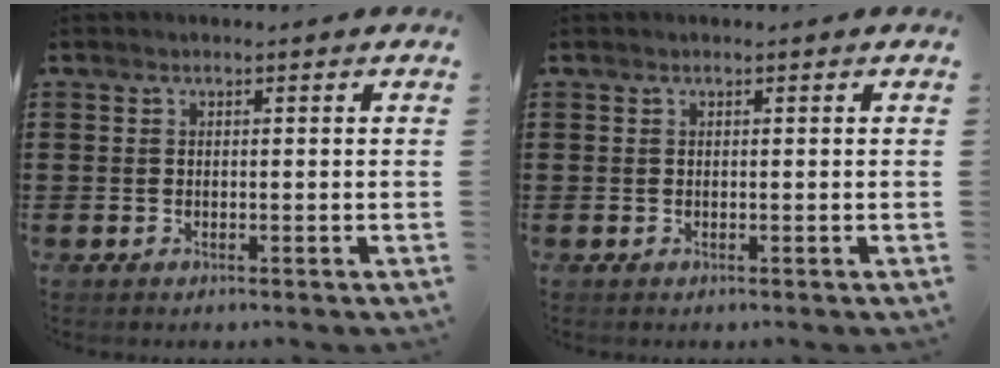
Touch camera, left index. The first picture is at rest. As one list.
[{"total": 0.0}]